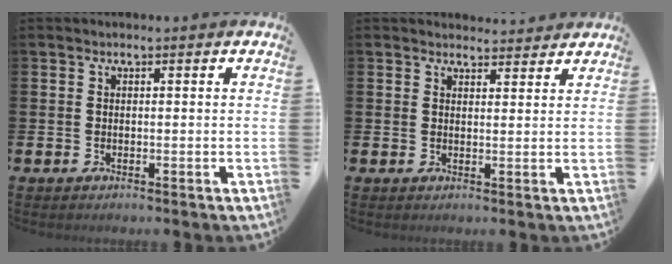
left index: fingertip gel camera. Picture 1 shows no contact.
{"total": 2.7, "force": [2.6, 0.5, -0.1], "torque": [0.008, -0.015, 0.046]}